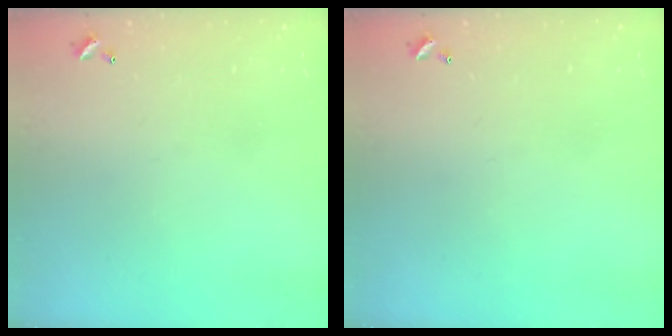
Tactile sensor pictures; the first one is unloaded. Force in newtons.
{"total": 0.0}